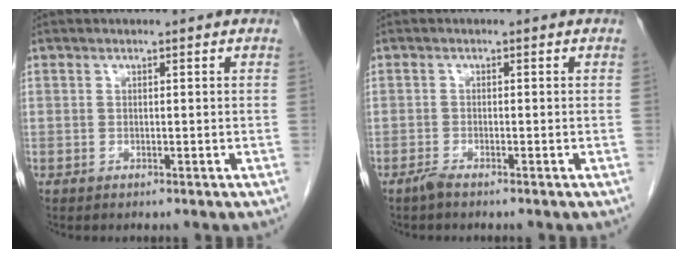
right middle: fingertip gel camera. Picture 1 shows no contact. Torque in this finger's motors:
{"motor_torque": [0.09, -0.04, 0.00, 0.00]}